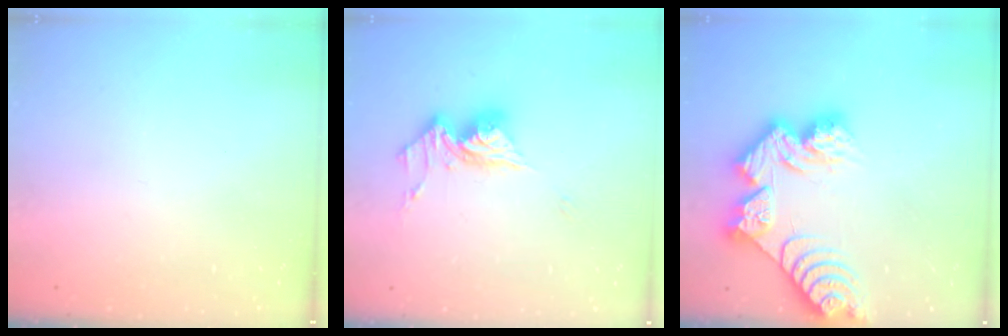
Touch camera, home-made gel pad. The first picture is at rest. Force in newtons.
{"total": 12.3, "press": 12.3, "slide": 1.4}
{"total": 15.1, "press": 15.0, "slide": 1.4}